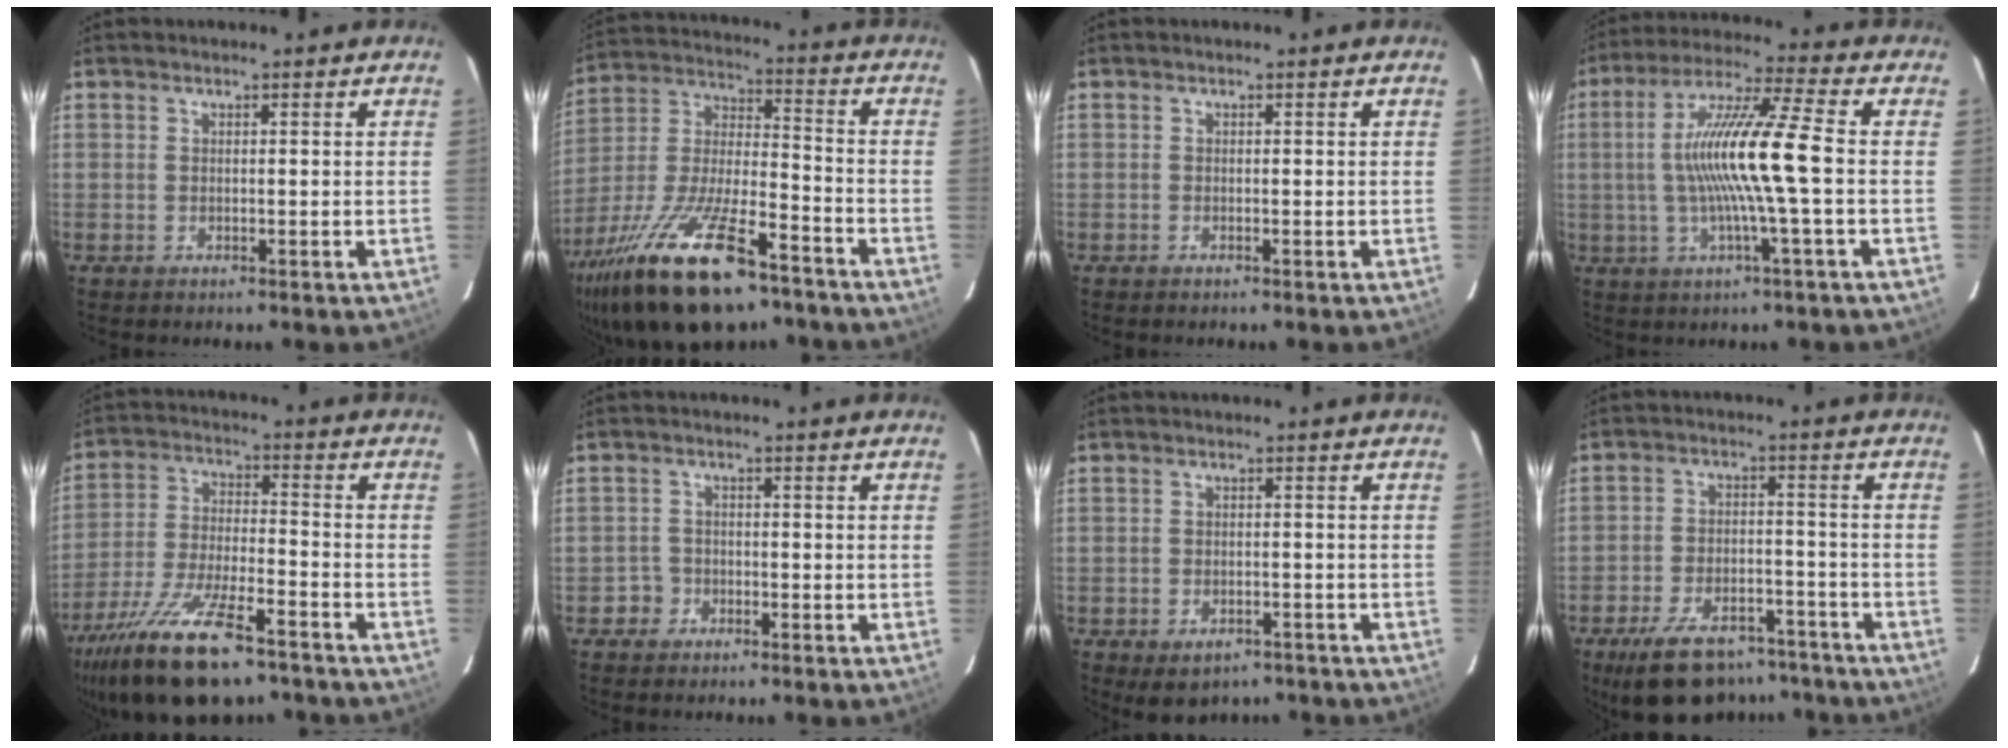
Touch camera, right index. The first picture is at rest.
{"total": 25.2, "force": [-16.2, 8.6, 17.3], "torque": [-0.345, -0.035, -0.278]}
{"total": 0.0}
{"total": 13.7, "force": [-1.0, -0.3, 13.6], "torque": [-0.255, 0.010, -0.020]}
{"total": 19.5, "force": [-13.9, 6.0, 12.3], "torque": [-0.249, -0.044, -0.240]}
{"total": 2.7, "force": [-1.4, 2.3, -0.5], "torque": [0.011, 0.017, -0.023]}
{"total": 6.4, "force": [-4.3, 3.8, 2.9], "torque": [-0.053, -0.004, -0.048]}
{"total": 16.0, "force": [-12.3, 7.1, 7.4], "torque": [-0.154, 0.002, -0.173]}